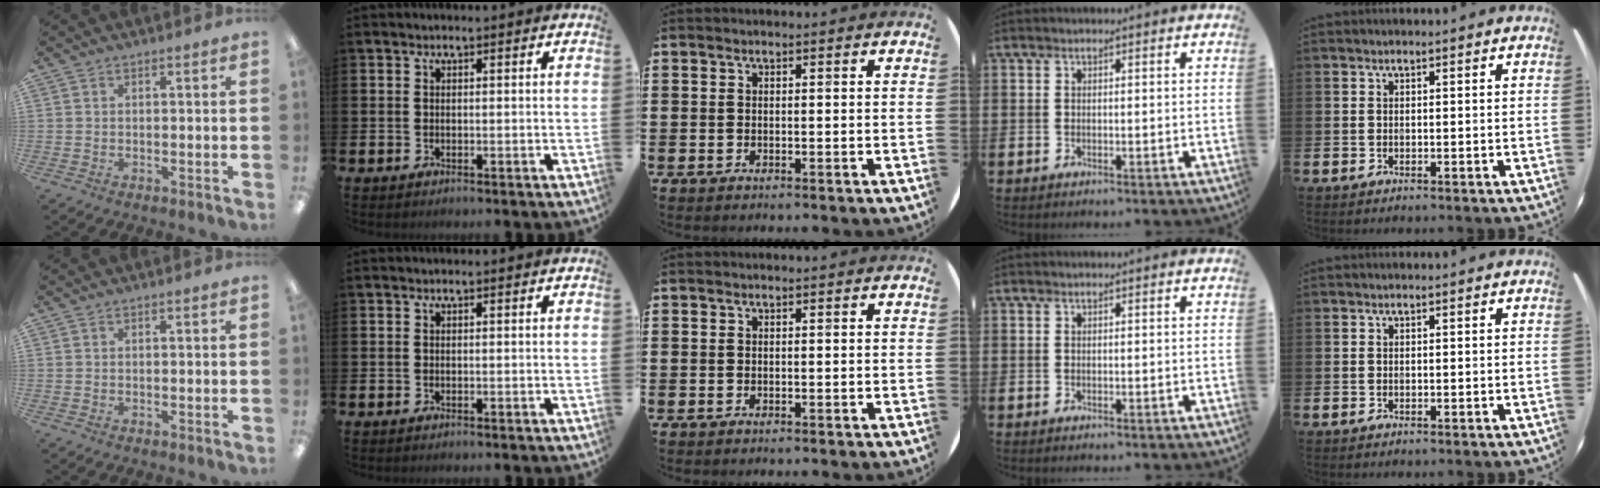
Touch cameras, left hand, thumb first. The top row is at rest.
{}